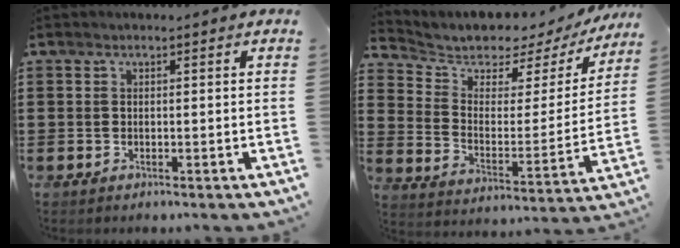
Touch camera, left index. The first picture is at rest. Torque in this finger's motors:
{"motor_torque": [1.07, -1.07, 0.30, 0.06]}